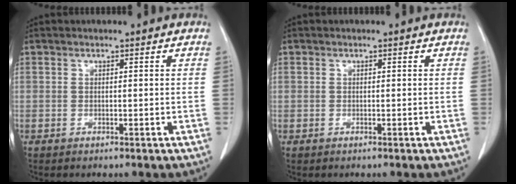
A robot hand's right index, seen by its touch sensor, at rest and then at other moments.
{"total": 0.5, "force": [0.0, 0.5, -0.1], "torque": [0.008, 0.008, -0.001]}